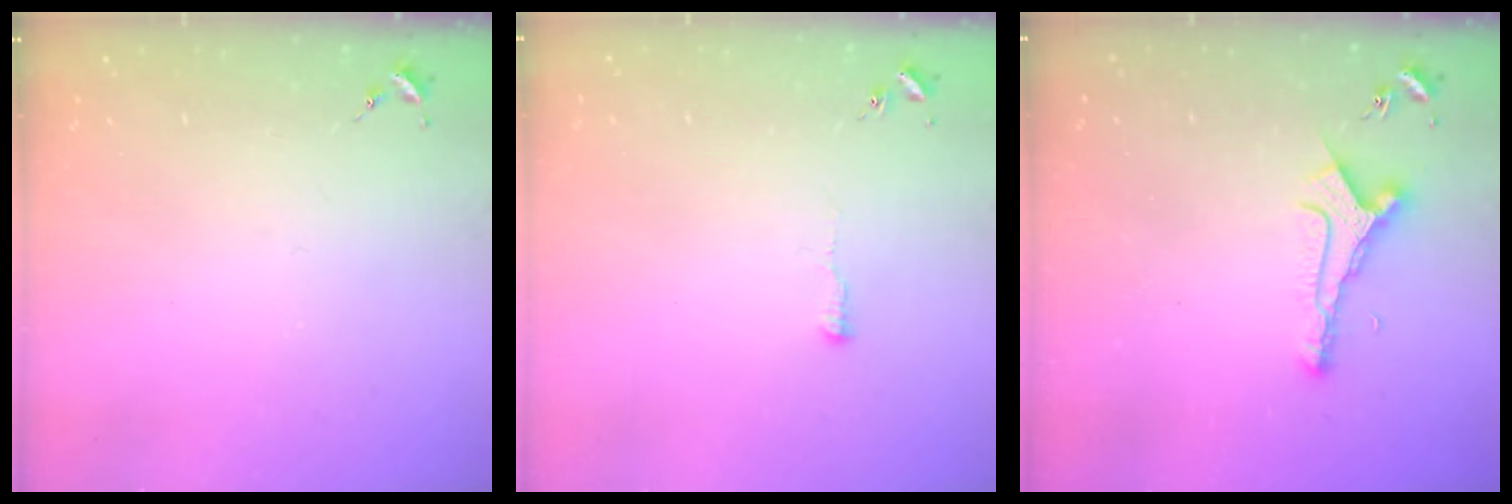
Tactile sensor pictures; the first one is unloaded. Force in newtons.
{"total": 4.4, "press": 4.4, "slide": 0.5}
{"total": 6.9, "press": 6.8, "slide": 1.0}